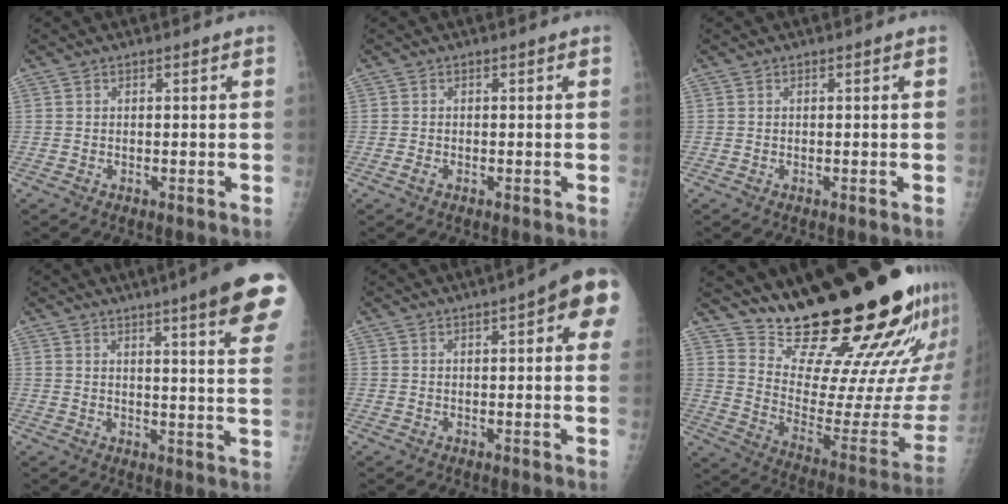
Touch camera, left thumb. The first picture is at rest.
{"total": 1.0, "force": [-0.4, 0.5, 0.8], "torque": [-0.021, 0.010, -0.004]}
{"total": 0.0}
{"total": 15.9, "force": [10.0, 1.2, 12.3], "torque": [-0.138, -0.037, 0.111]}
{"total": 10.2, "force": [4.1, 2.7, 8.9], "torque": [-0.084, -0.001, 0.039]}
{"total": 28.8, "force": [22.8, 6.7, 16.2], "torque": [-0.220, -0.166, 0.326]}